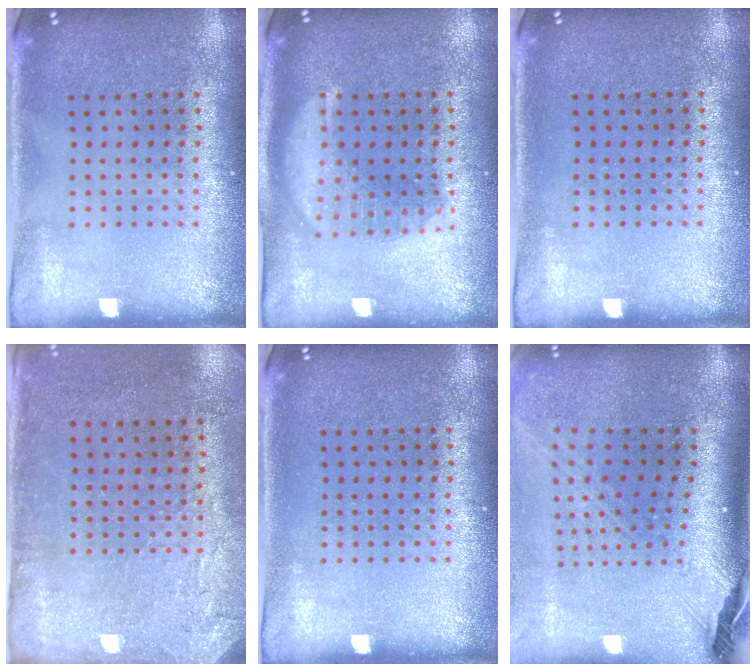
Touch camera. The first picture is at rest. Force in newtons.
{"total": 2.1, "press": 2.1, "slide": 0.1}
{"total": 0.0}
{"total": 2.8, "press": 2.3, "slide": 1.6}
{"total": 0.0}
{"total": 2.8, "press": 2.0, "slide": 2.0}